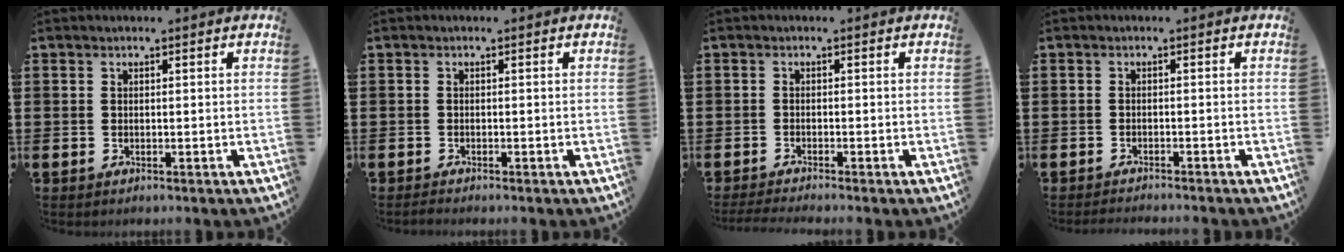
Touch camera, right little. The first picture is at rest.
{"total": 0.5, "force": [-0.5, 0.0, 0.3], "torque": [0.003, -0.006, -0.011]}
{"total": 1.2, "force": [-1.0, -0.1, 0.6], "torque": [-0.008, 0.000, -0.020]}
{"total": 0.9, "force": [-0.9, -0.1, 0.0], "torque": [-0.001, -0.001, -0.019]}